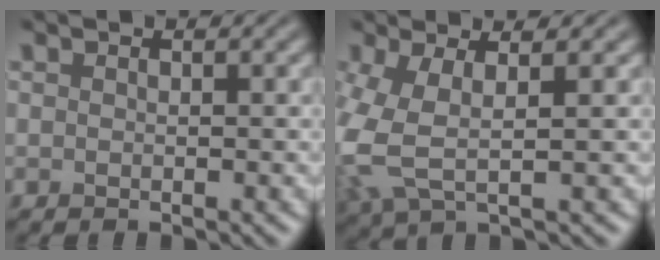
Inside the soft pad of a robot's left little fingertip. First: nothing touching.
{"total": 5.5, "force": [0.0, 2.4, 4.9], "torque": [-0.139, 0.001, -0.003]}